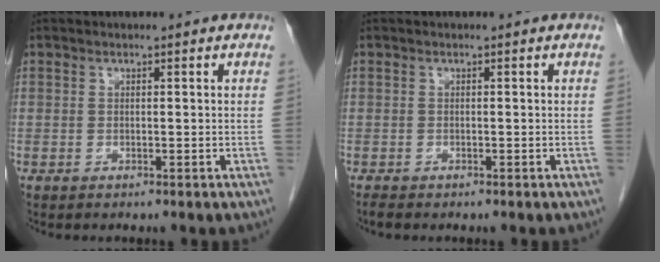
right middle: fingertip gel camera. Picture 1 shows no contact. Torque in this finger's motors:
{"motor_torque": [0.26, -0.14, -0.07, 0.00]}